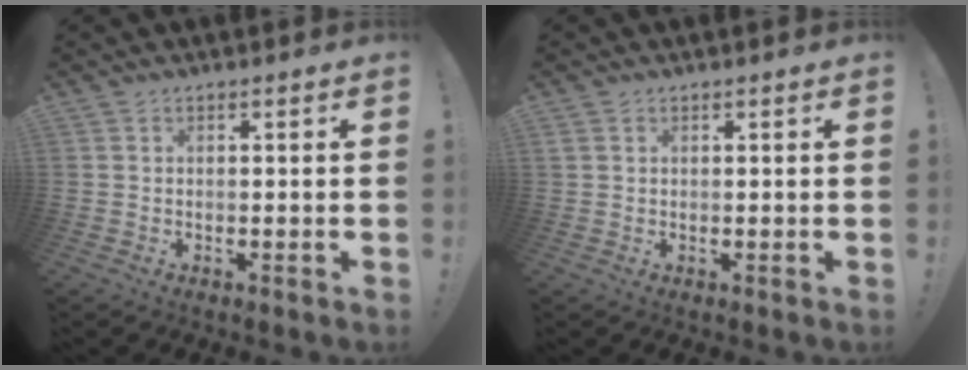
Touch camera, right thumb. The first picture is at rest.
{"total": 1.0, "force": [0.6, 0.7, 0.3], "torque": [-0.003, 0.000, 0.010]}